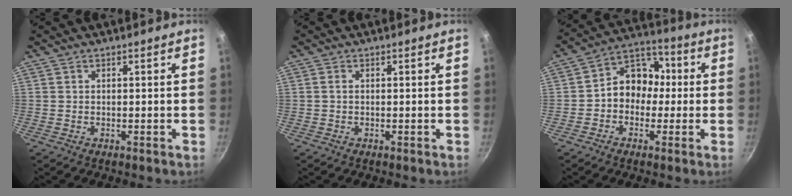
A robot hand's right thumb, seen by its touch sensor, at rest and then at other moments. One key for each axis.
{"total": 0.9, "fx": 0.0, "fy": 0.6, "fz": 0.6, "tx": -0.012, "ty": 0.003, "tz": -0.001}
{"total": 10.2, "fx": -0.6, "fy": 8.4, "fz": 5.8, "tx": -0.036, "ty": 0.036, "tz": -0.032}